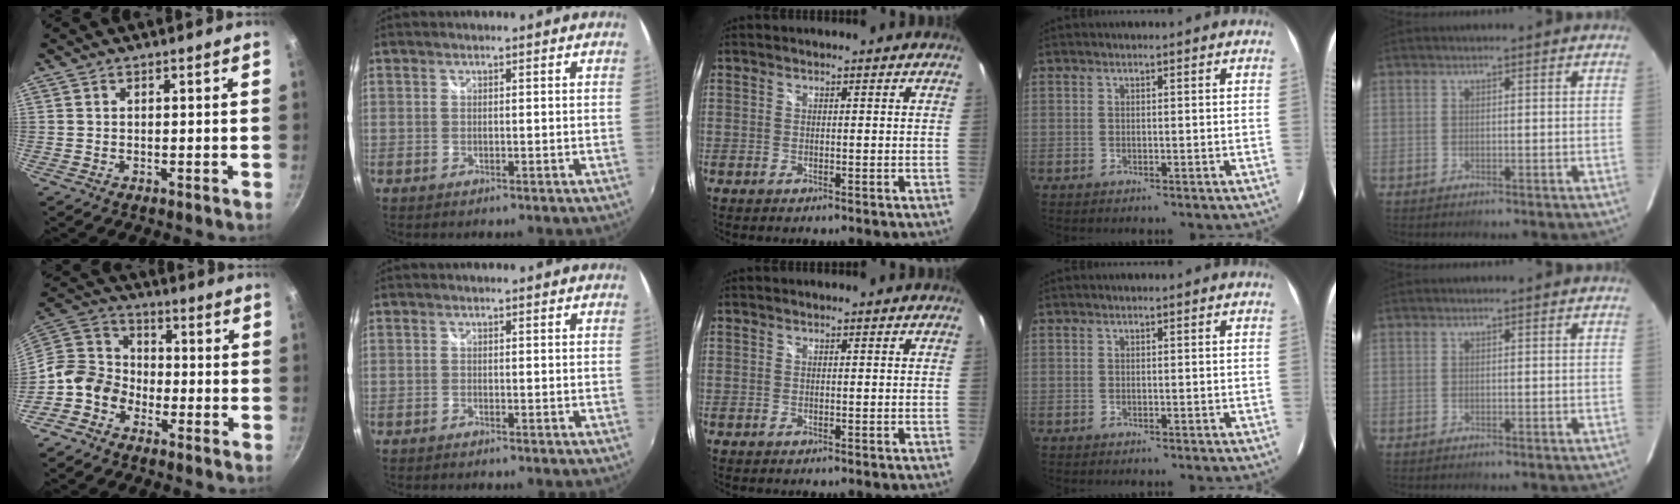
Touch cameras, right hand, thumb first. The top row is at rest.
{"thumb": {"total": 10.0, "force": [-4.4, 7.8, 4.4], "torque": [-0.058, 0.053, -0.113]}}